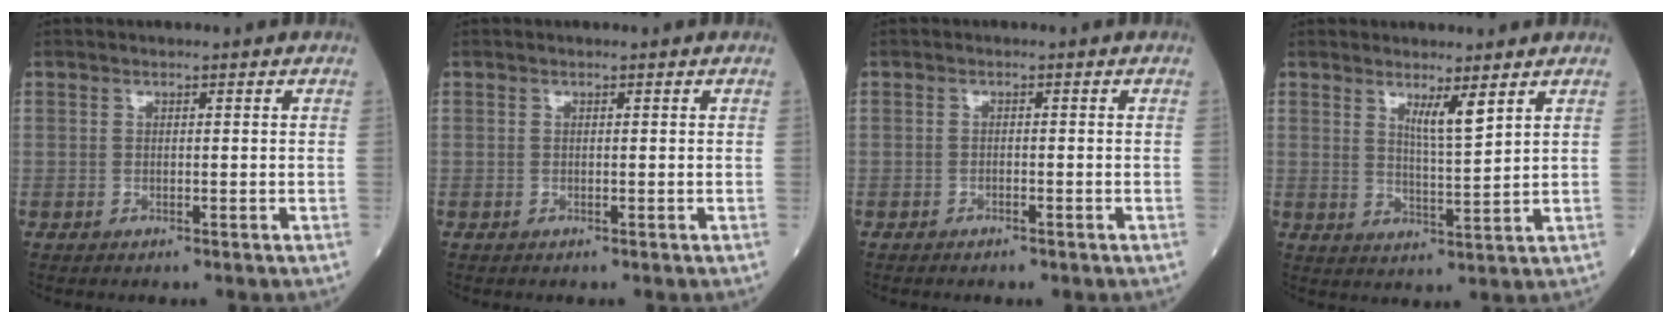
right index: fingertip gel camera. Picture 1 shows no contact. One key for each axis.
{"total": 0.0}
{"total": 1.2, "fx": -0.9, "fy": 0.3, "fz": 0.7, "tx": -0.014, "ty": -0.001, "tz": -0.011}
{"total": 4.1, "fx": 2.6, "fy": -0.2, "fz": 3.1, "tx": -0.055, "ty": -0.016, "tz": 0.048}